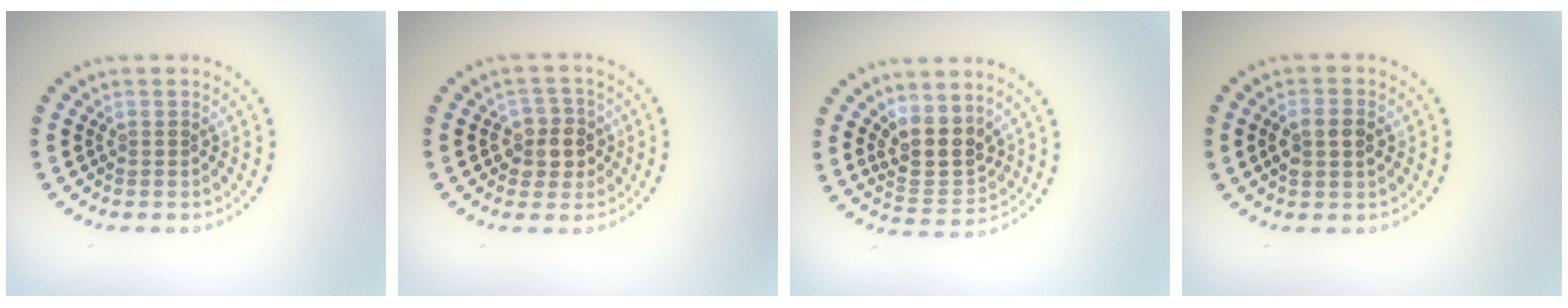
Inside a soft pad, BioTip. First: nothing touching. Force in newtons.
{"total": 2.8, "press": 2.6, "slide": 1.2}
{"total": 3.8, "press": 3.3, "slide": 1.9}
{"total": 2.6, "press": 2.6, "slide": 0.1}